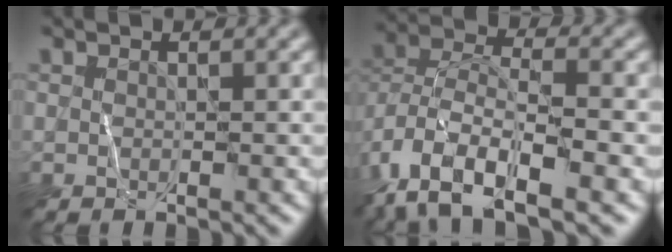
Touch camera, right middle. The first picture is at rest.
{"total": 10.7, "force": [-6.1, 4.6, 7.6], "torque": [-0.148, -0.004, -0.118]}